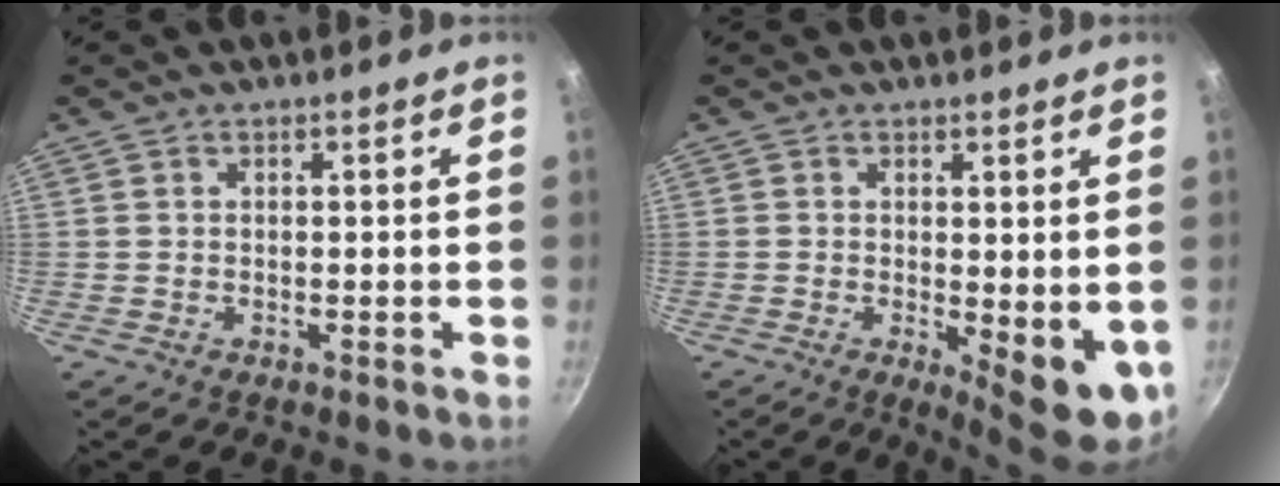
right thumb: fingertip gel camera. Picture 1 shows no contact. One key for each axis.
{"total": 8.2, "fx": -0.4, "fy": 3.1, "fz": 7.6, "tx": -0.085, "ty": -0.012, "tz": 0.003}